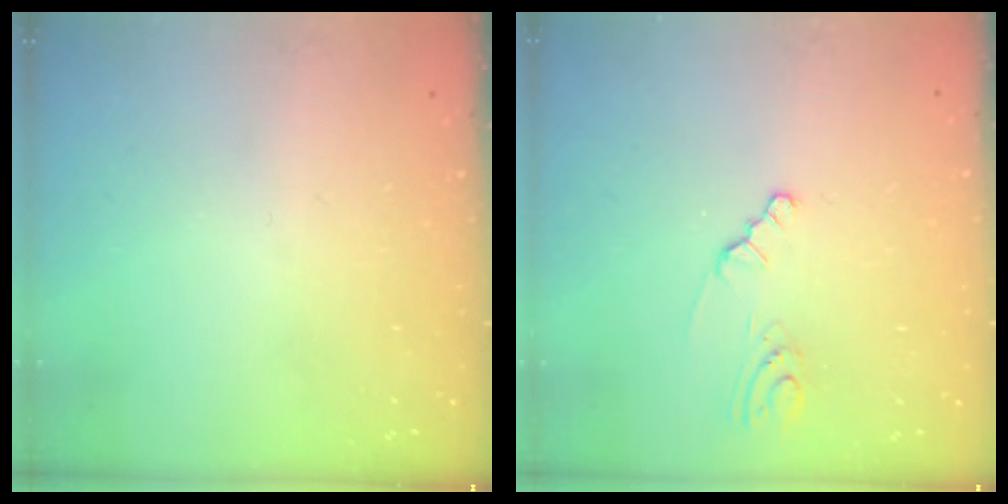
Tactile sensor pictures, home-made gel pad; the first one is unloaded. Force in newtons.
{"total": 2.1, "press": 2.1, "slide": 0.3}